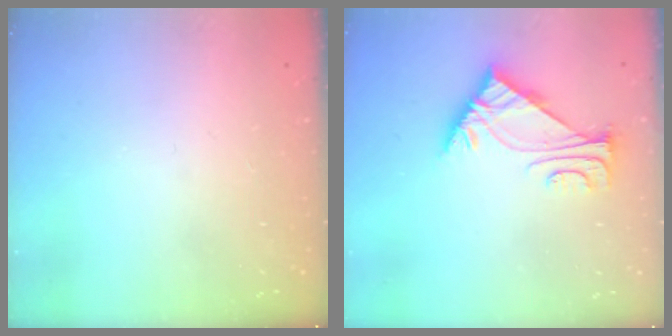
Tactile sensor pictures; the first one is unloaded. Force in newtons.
{"total": 6.0, "press": 5.9, "slide": 1.0}